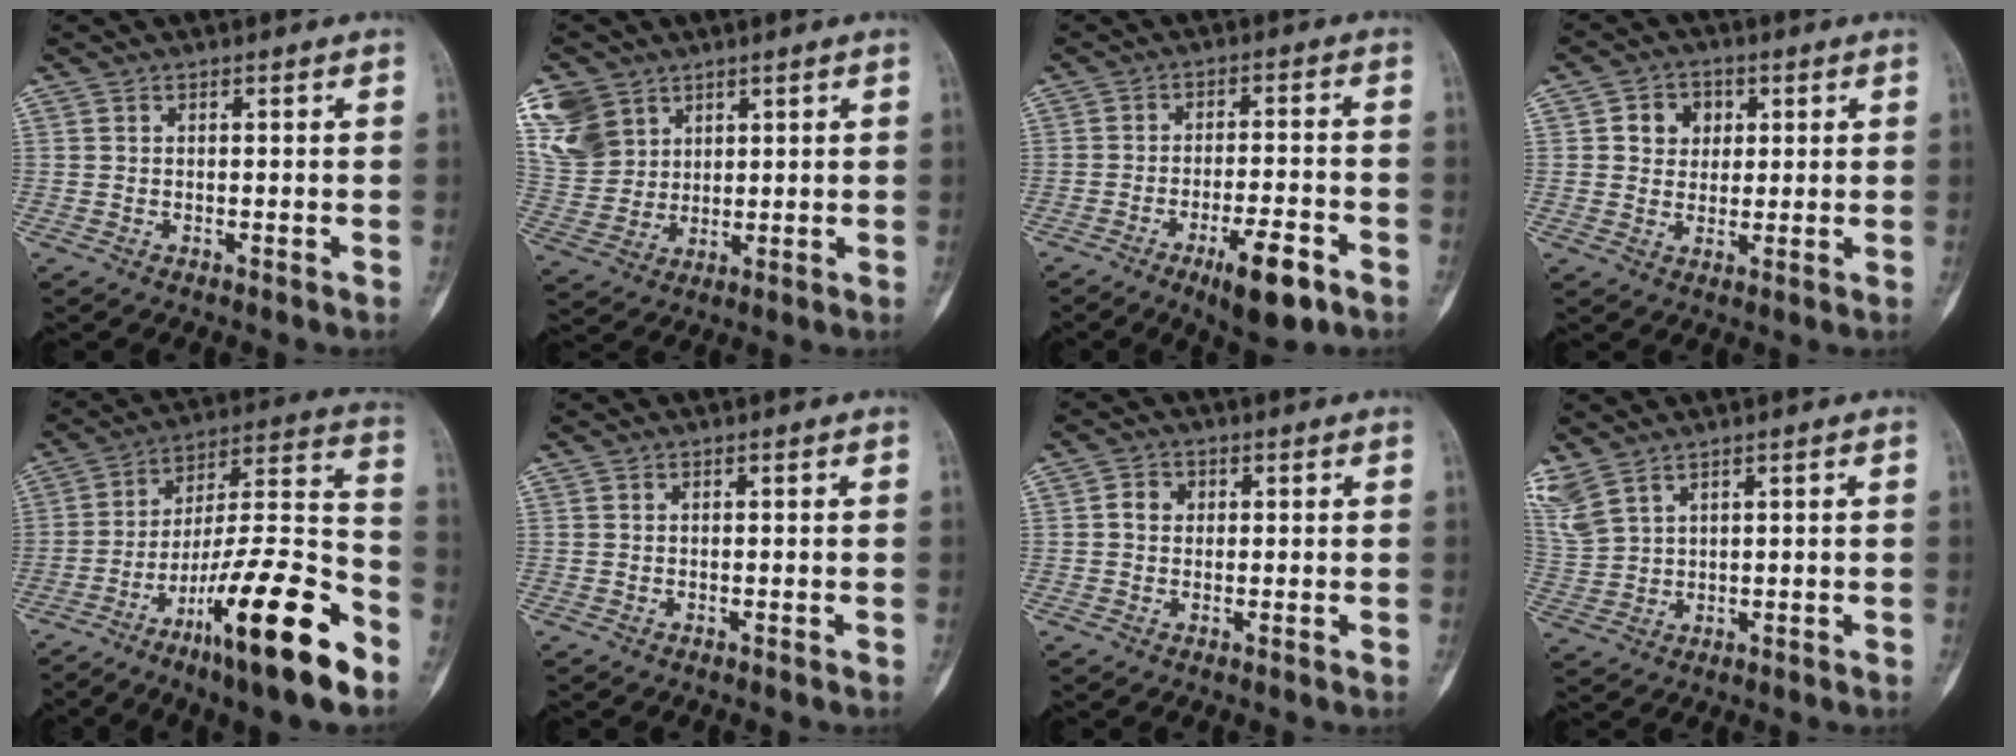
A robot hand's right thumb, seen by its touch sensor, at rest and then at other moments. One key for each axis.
{"total": 10.8, "fx": 5.9, "fy": 8.2, "fz": 3.9, "tx": -0.065, "ty": -0.018, "tz": 0.134}
{"total": 9.8, "fx": -5.3, "fy": 2.6, "fz": 7.8, "tx": -0.124, "ty": 0.020, "tz": -0.077}
{"total": 5.7, "fx": 1.5, "fy": 4.9, "fz": 2.5, "tx": -0.007, "ty": 0.001, "tz": 0.021}
{"total": 23.5, "fx": -12.9, "fy": 3.9, "fz": 19.3, "tx": -0.320, "ty": 0.064, "tz": -0.213}
{"total": 0.0}
{"total": 2.6, "fx": 0.4, "fy": 2.3, "fz": 1.2, "tx": -0.006, "ty": 0.005, "tz": 0.003}
{"total": 6.9, "fx": 5.0, "fy": 3.0, "fz": 3.7, "tx": -0.095, "ty": -0.011, "tz": 0.122}